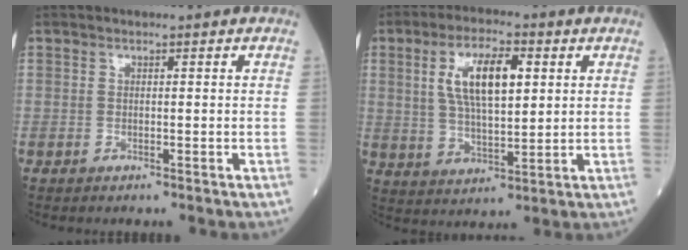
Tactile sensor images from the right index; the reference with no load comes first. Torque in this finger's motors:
{"motor_torque": [1.43, 0.52, 0.69, 0.17]}